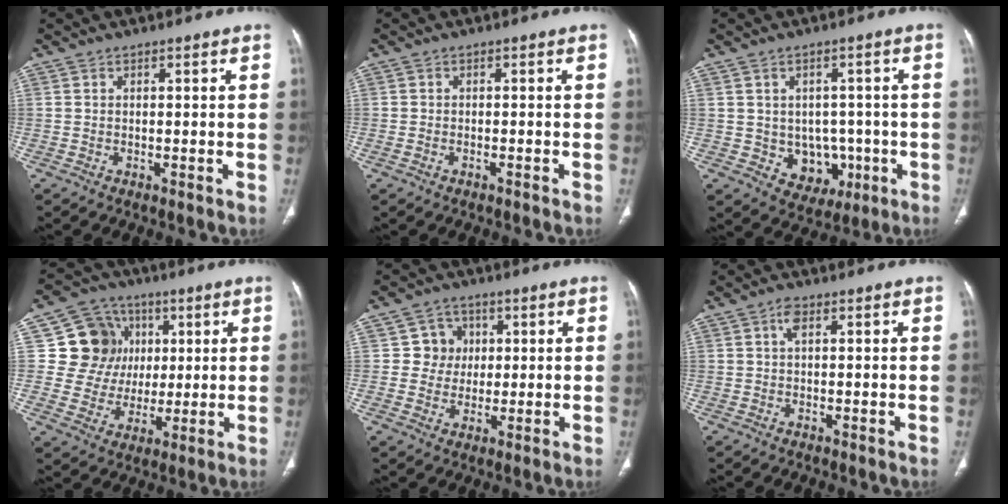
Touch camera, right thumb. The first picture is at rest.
{"total": 1.0, "force": [-0.6, 0.5, 0.7], "torque": [-0.022, 0.010, -0.006]}
{"total": 8.2, "force": [-1.4, 6.9, 4.2], "torque": [-0.018, 0.011, 0.001]}
{"total": 13.1, "force": [3.2, 12.1, 4.1], "torque": [-0.023, 0.004, 0.060]}
{"total": 5.9, "force": [1.0, 5.7, 1.0], "torque": [0.025, 0.008, 0.011]}
{"total": 1.8, "force": [0.4, 0.9, 1.5], "torque": [-0.029, 0.005, 0.004]}